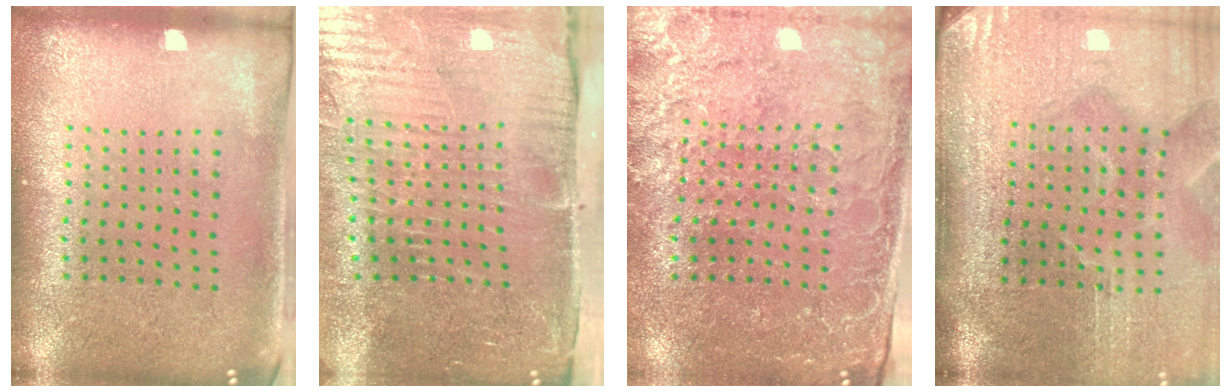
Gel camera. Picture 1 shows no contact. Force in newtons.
{"total": 5.2, "press": 4.4, "slide": 2.8}
{"total": 2.9, "press": 2.8, "slide": 0.8}
{"total": 5.0, "press": 4.2, "slide": 2.6}